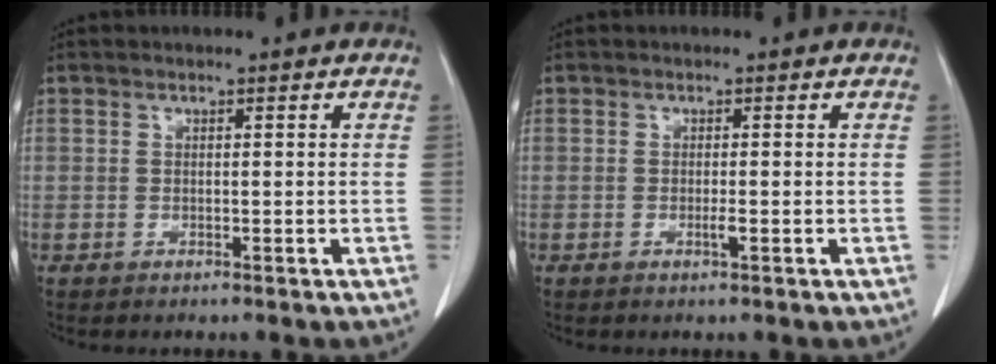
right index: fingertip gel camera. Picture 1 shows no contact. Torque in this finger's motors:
{"motor_torque": [0.23, -0.19, 0.03, 0.04]}